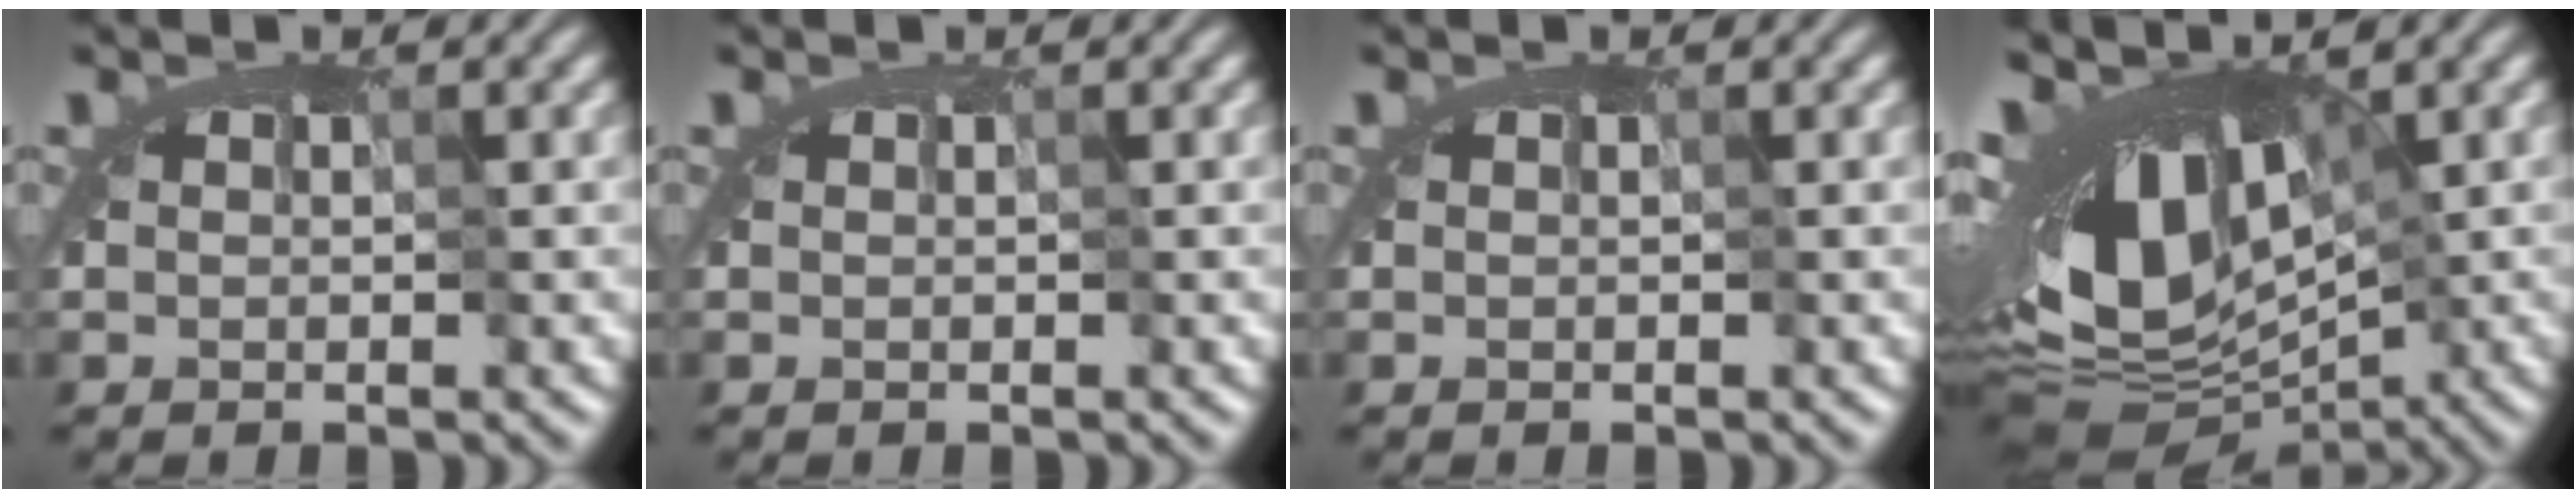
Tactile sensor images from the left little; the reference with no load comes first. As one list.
[{"total": 0.0}, {"total": 0.0}, {"total": 11.5, "force": [-1.5, 5.7, 9.9], "torque": [-0.166, -0.007, -0.017]}]